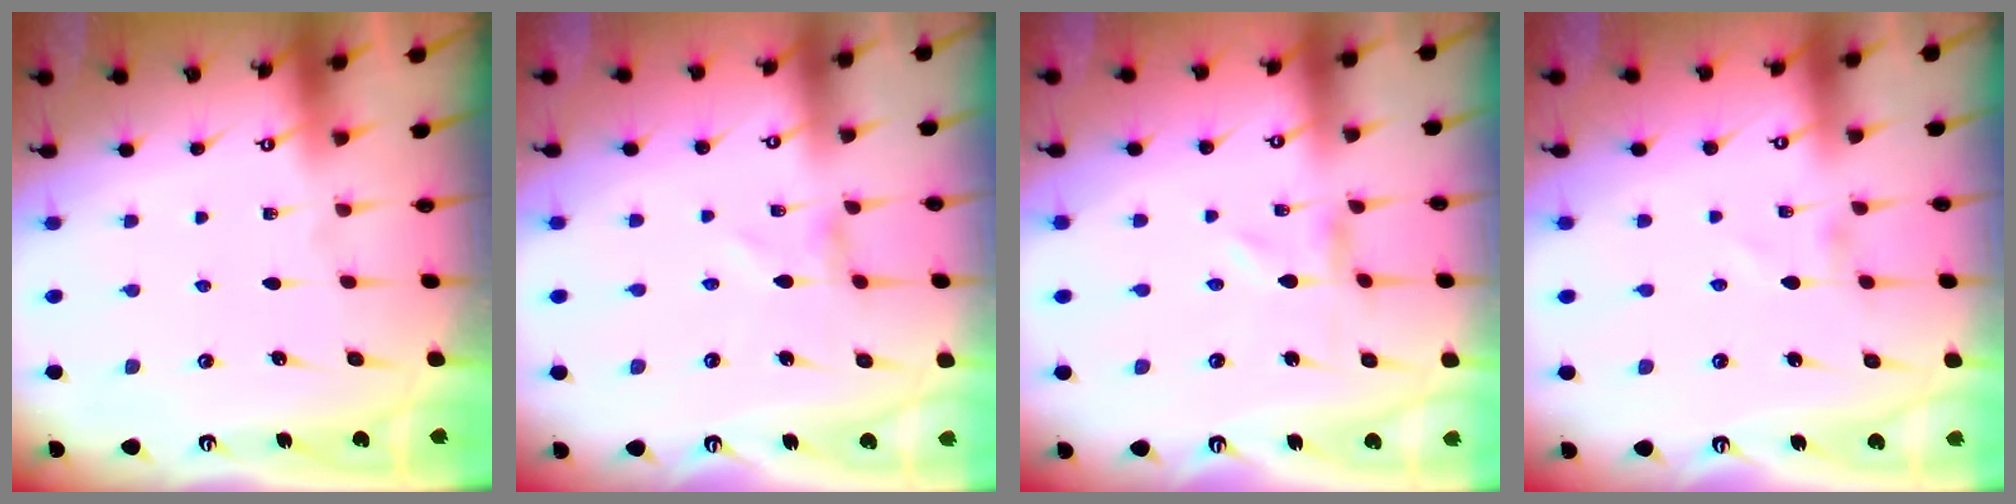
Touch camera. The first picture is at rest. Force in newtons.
{"total": 0.8, "press": 0.8, "slide": 0.1}
{"total": 0.0}
{"total": 0.9, "press": 0.9, "slide": 0.1}